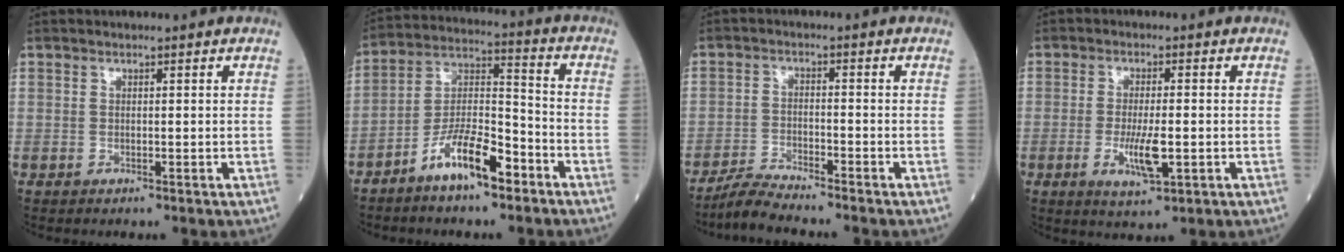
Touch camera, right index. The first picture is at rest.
{"total": 10.3, "force": [-6.5, 2.6, 7.5], "torque": [-0.146, 0.007, -0.121]}
{"total": 5.0, "force": [-4.7, -0.6, 1.6], "torque": [-0.035, -0.023, -0.092]}
{"total": 5.9, "force": [-1.5, 1.3, 5.5], "torque": [-0.106, -0.009, -0.023]}